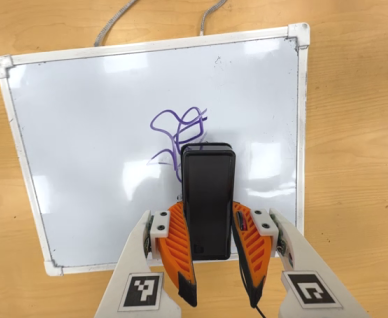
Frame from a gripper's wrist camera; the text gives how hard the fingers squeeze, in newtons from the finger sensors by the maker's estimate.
{"total": 8.7, "left": 6.6, "right": 10.9}